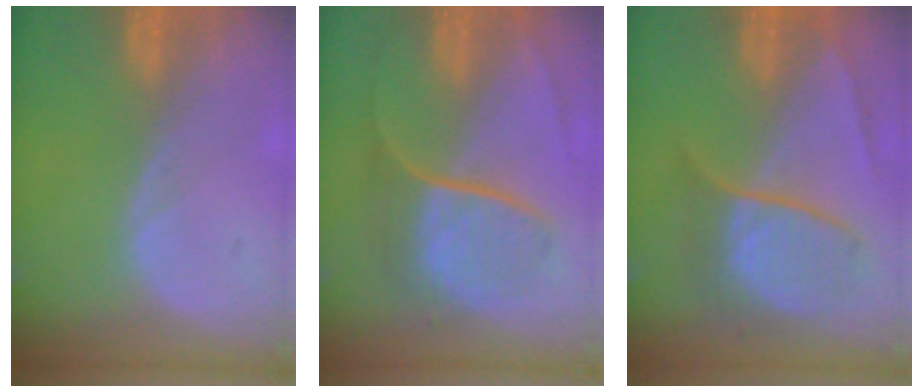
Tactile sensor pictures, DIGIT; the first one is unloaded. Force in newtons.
{"total": 9.2, "press": 7.7, "slide": 5.0}
{"total": 7.3, "press": 7.3, "slide": 0.2}